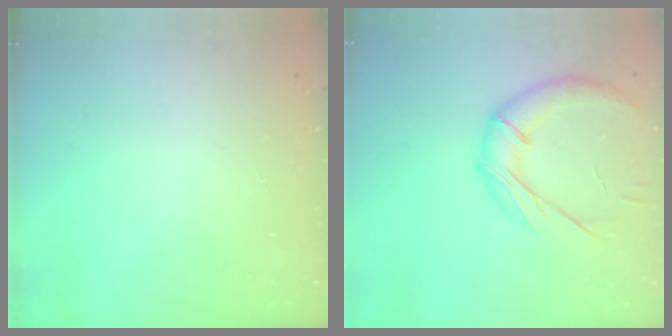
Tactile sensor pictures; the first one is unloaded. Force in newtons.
{"total": 14.3, "press": 14.3, "slide": 1.4}